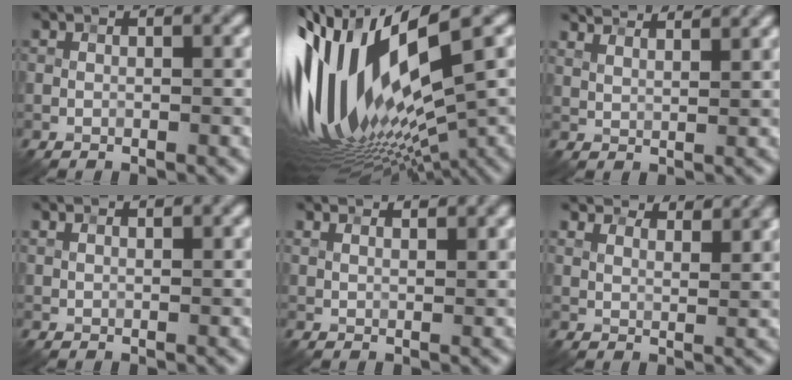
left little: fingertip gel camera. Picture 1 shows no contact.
{"total": 17.1, "force": [0.9, 6.5, 15.8], "torque": [-0.327, -0.004, 0.025]}
{"total": 6.7, "force": [5.8, 1.7, 2.7], "torque": [-0.055, 0.014, 0.089]}
{"total": 2.0, "force": [1.7, 0.7, 1.0], "torque": [-0.016, 0.002, 0.014]}
{"total": 5.5, "force": [4.4, 2.0, 2.7], "torque": [-0.040, 0.026, 0.055]}
{"total": 9.8, "force": [8.4, 3.0, 4.0], "torque": [-0.082, 0.005, 0.125]}